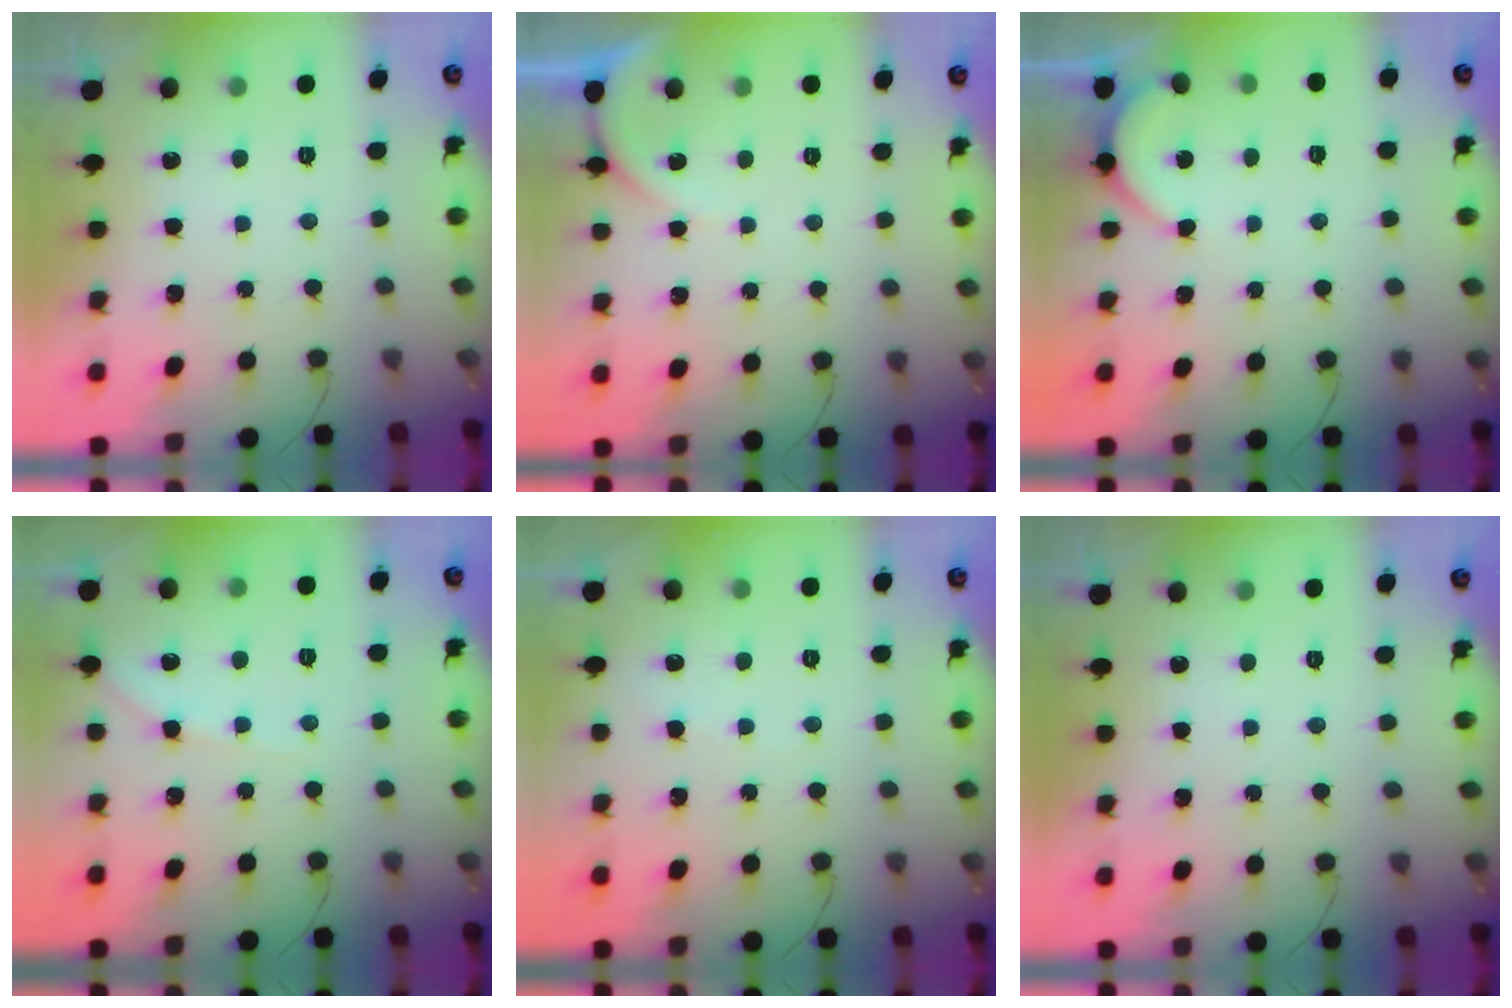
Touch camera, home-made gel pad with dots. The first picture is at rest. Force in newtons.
{"total": 3.0, "press": 3.0, "slide": 0.3}
{"total": 2.8, "press": 2.8, "slide": 0.3}
{"total": 4.6, "press": 4.6, "slide": 0.5}
{"total": 1.9, "press": 1.8, "slide": 0.2}
{"total": 0.0}